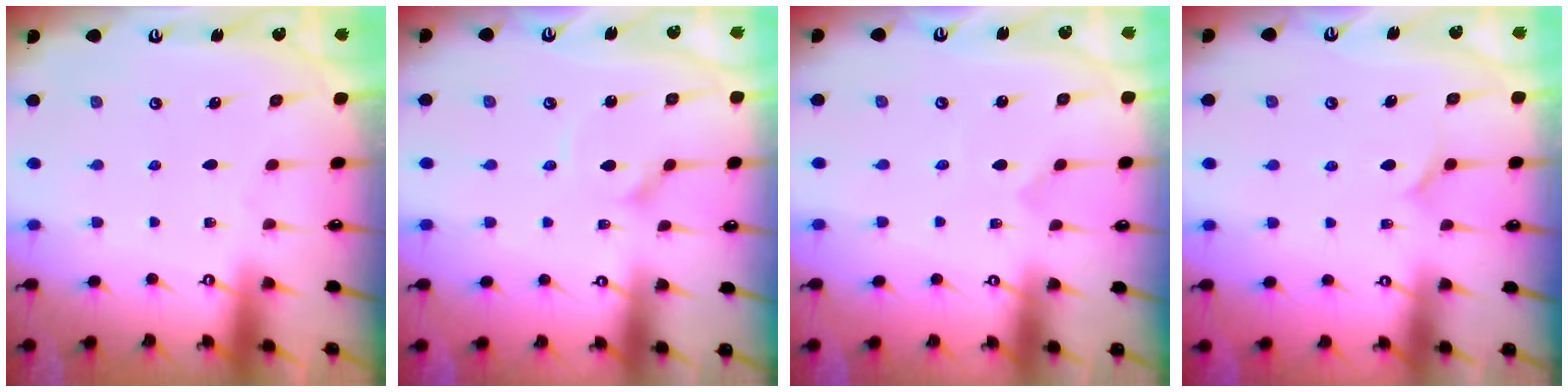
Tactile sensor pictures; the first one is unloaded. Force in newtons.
{"total": 2.2, "press": 2.2, "slide": 0.1}
{"total": 0.0}
{"total": 5.6, "press": 5.6, "slide": 0.1}